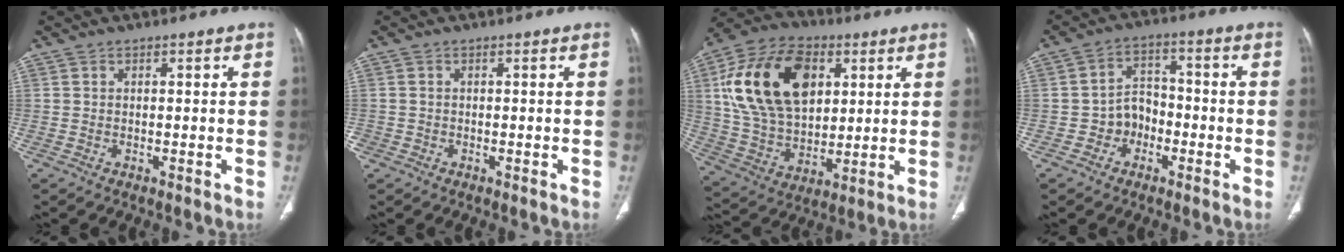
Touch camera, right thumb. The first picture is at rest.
{"total": 0.9, "force": [-0.3, 0.8, 0.1], "torque": [-0.001, 0.003, -0.006]}
{"total": 23.1, "force": [6.8, 14.7, 16.5], "torque": [-0.286, -0.007, 0.124]}
{"total": 6.3, "force": [-2.4, 5.1, 2.8], "torque": [-0.016, 0.034, -0.047]}